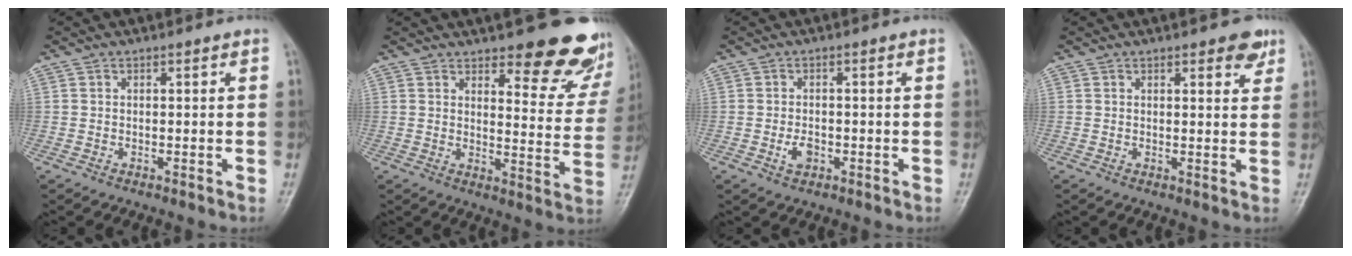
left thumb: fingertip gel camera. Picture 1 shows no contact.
{"total": 15.6, "force": [11.8, 5.2, 8.7], "torque": [-0.053, -0.087, 0.137]}
{"total": 2.6, "force": [-0.9, 1.7, 1.8], "torque": [-0.032, 0.002, -0.015]}
{"total": 3.9, "force": [2.4, 1.5, 2.6], "torque": [-0.018, -0.010, 0.025]}